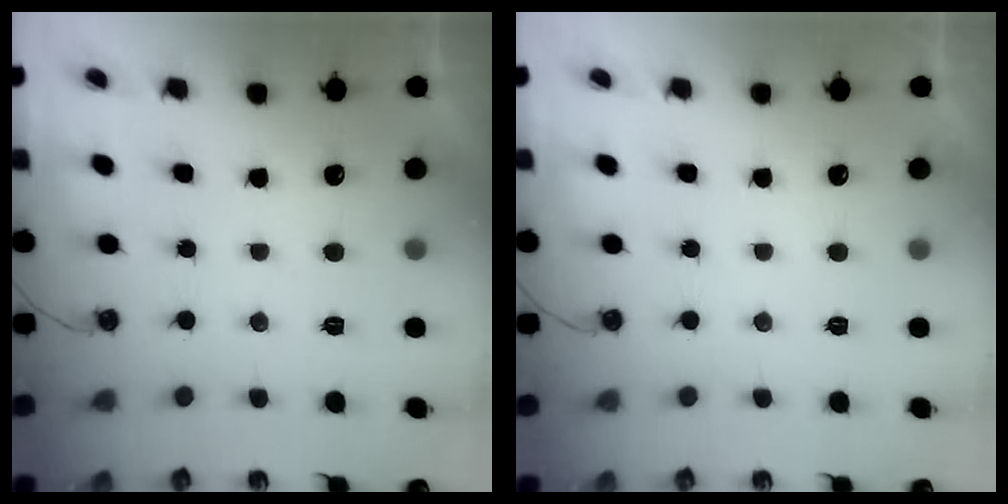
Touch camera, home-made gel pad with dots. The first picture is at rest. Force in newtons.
{"total": 0.0}